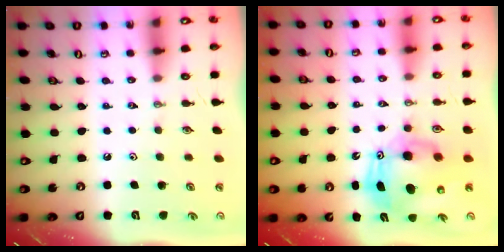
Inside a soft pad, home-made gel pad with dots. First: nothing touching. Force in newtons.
{"total": 12.0, "press": 11.7, "slide": 2.5}